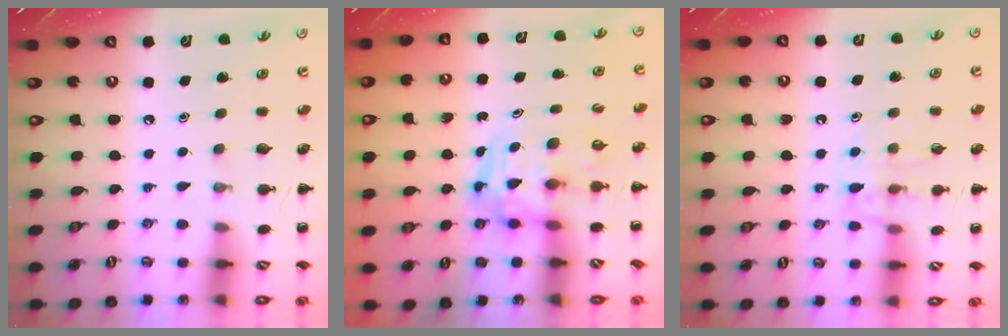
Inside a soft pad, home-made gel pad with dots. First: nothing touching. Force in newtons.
{"total": 3.4, "press": 3.4, "slide": 0.6}
{"total": 9.9, "press": 9.8, "slide": 1.1}